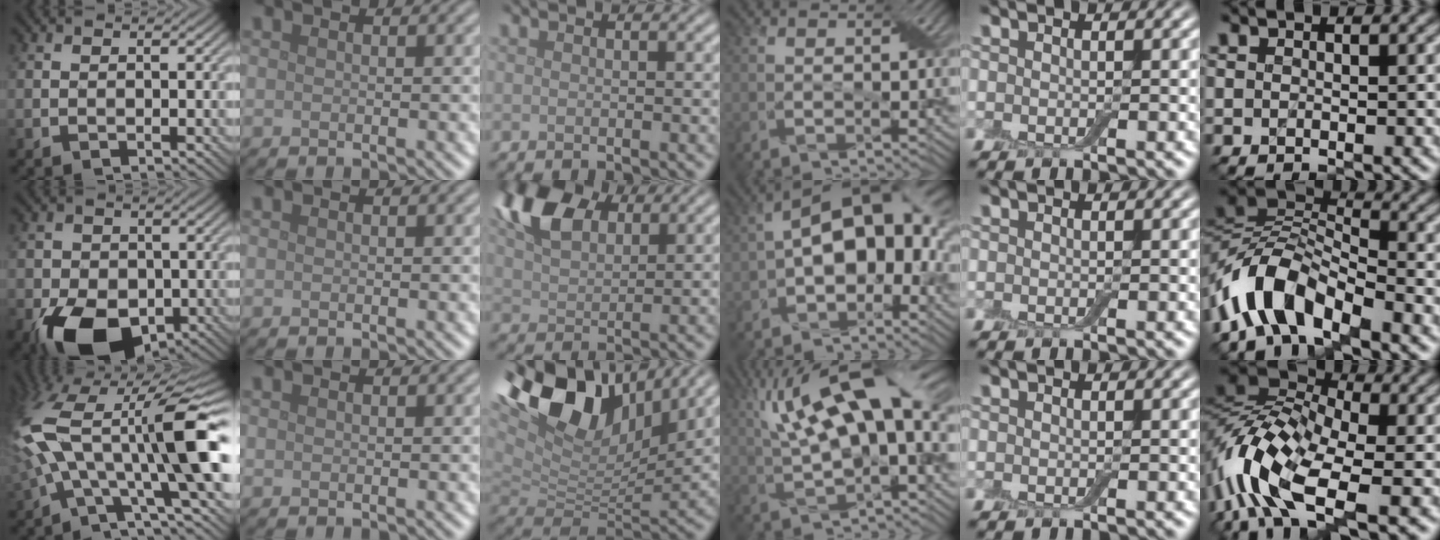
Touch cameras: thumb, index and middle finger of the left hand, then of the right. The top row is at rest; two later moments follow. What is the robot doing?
{"motion": "extract", "object": "airpods case & airpods"}